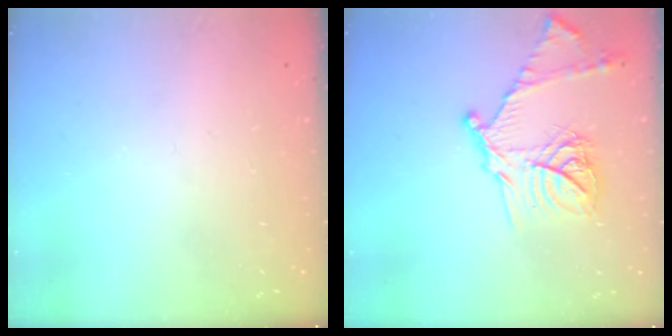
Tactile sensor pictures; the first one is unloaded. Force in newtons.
{"total": 18.3, "press": 18.2, "slide": 1.7}